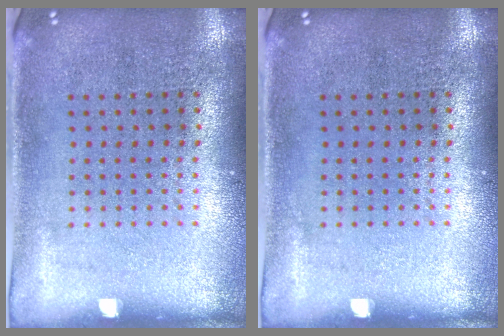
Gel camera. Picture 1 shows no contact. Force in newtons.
{"total": 0.0}